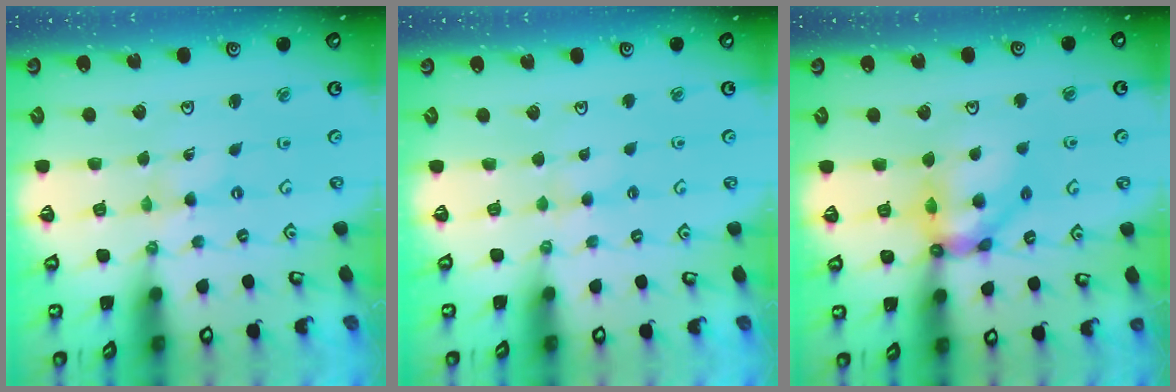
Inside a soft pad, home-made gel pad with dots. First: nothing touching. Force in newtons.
{"total": 2.8, "press": 2.8, "slide": 0.3}
{"total": 12.7, "press": 12.6, "slide": 1.2}